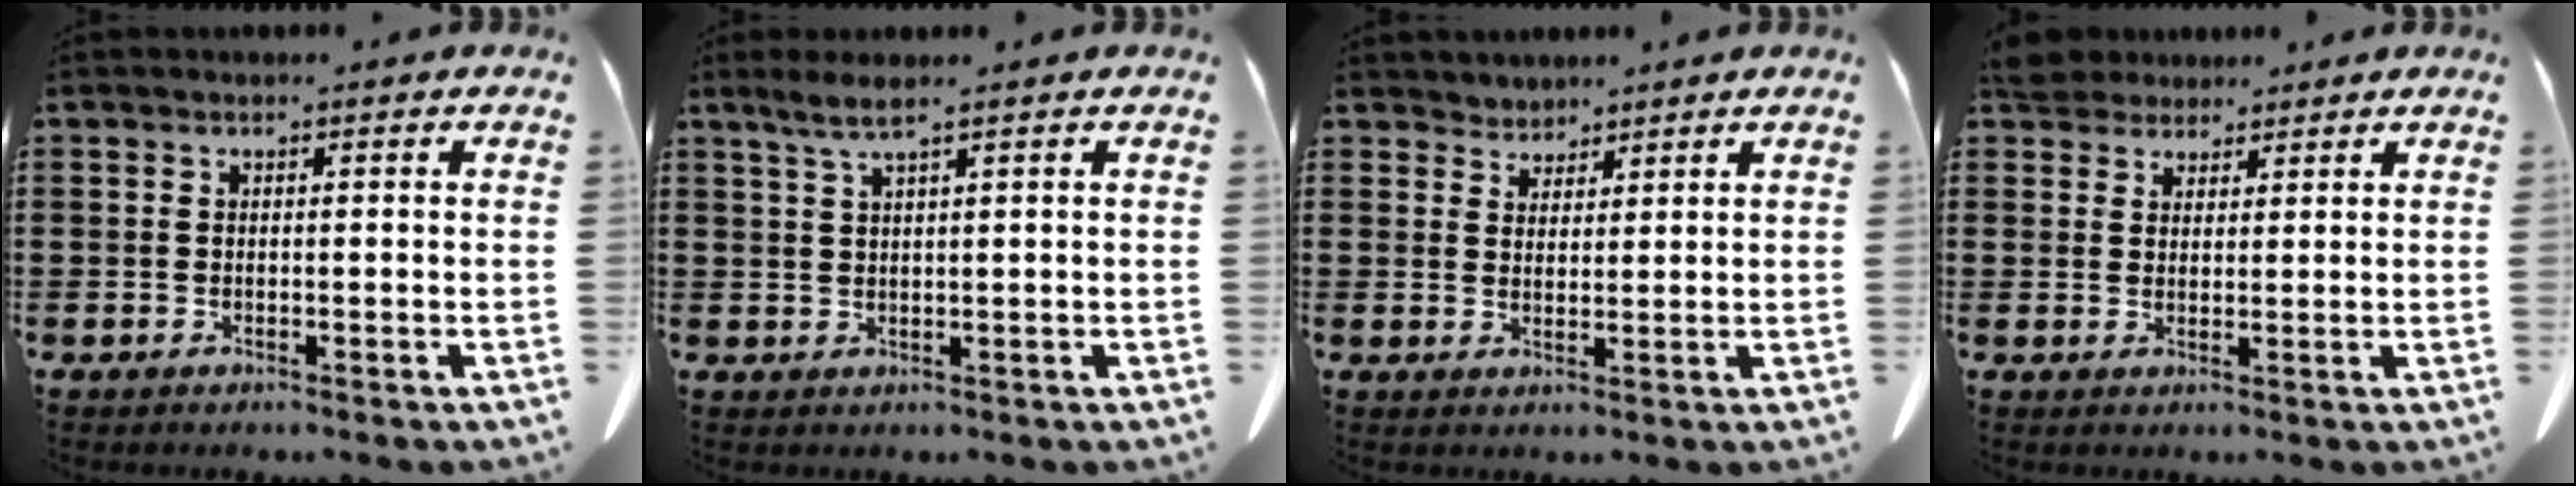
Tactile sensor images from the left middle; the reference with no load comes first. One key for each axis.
{"total": 2.5, "fx": 1.6, "fy": 0.0, "fz": 1.9, "tx": -0.041, "ty": -0.001, "tz": 0.030}
{"total": 2.6, "fx": 2.5, "fy": 0.8, "fz": -0.4, "tx": -0.003, "ty": -0.003, "tz": 0.047}
{"total": 4.0, "fx": 3.7, "fy": 1.4, "fz": 0.4, "tx": -0.023, "ty": -0.003, "tz": 0.072}